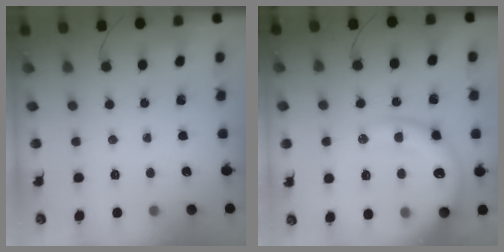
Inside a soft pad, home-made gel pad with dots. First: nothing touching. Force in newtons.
{"total": 17.6, "press": 17.2, "slide": 3.9}